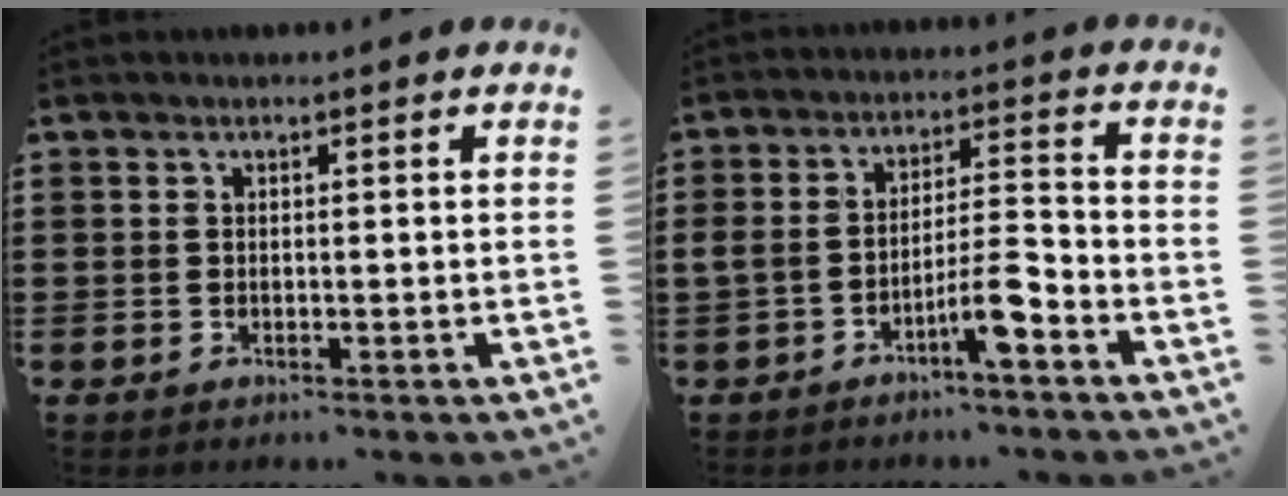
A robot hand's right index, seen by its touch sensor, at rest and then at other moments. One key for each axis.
{"total": 7.5, "fx": -4.4, "fy": 1.8, "fz": 5.8, "tx": -0.099, "ty": 0.011, "tz": -0.076}